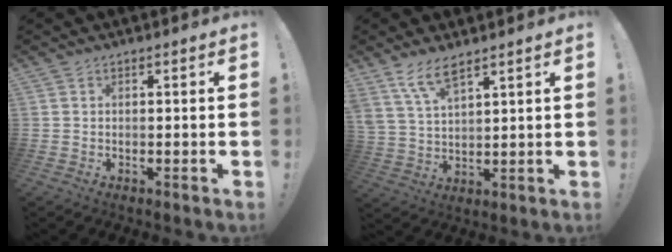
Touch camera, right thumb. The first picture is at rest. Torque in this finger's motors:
{"motor_torque": [-0.28, 1.20, 0.49, 0.28, 0.53]}